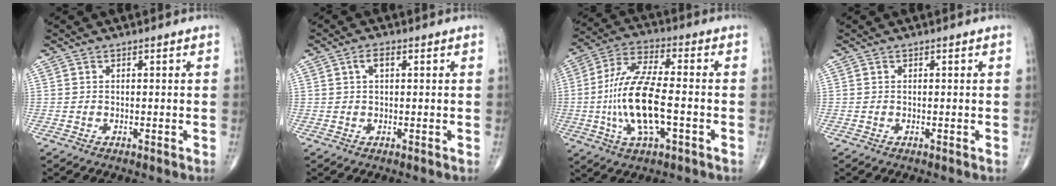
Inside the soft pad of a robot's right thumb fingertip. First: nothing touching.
{"total": 2.5, "force": [0.8, 1.2, 2.0], "torque": [-0.039, 0.010, 0.016]}
{"total": 16.0, "force": [-2.7, 5.9, 14.6], "torque": [-0.297, 0.021, -0.051]}
{"total": 0.0}